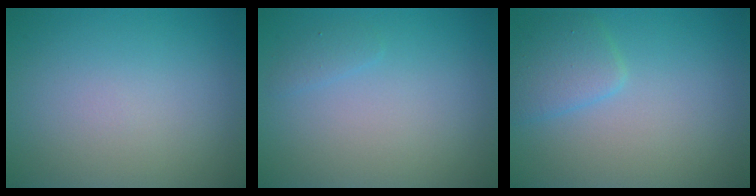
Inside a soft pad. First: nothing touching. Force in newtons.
{"total": 0.8, "press": 0.8, "slide": 0.1}
{"total": 2.4, "press": 2.4, "slide": 0.0}